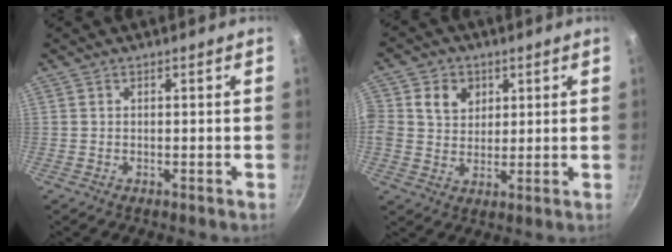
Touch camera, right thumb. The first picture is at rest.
{"total": 7.9, "force": [2.3, 6.8, 3.4], "torque": [-0.042, -0.002, 0.031]}